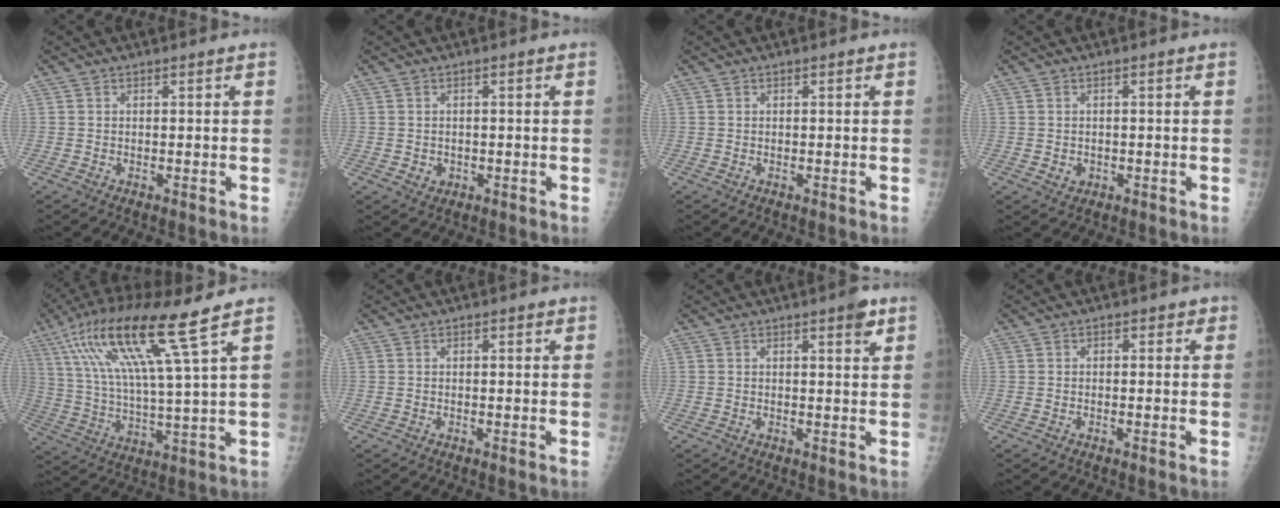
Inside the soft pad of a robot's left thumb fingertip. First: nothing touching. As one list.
[{"total": 1.9, "force": [-0.5, 1.7, 0.7], "torque": [-0.003, 0.002, 0.000]}, {"total": 0.0}, {"total": 1.8, "force": [-0.5, 1.6, 0.7], "torque": [-0.004, 0.002, 0.001]}, {"total": 17.4, "force": [9.4, 0.6, 14.7], "torque": [-0.294, -0.024, 0.173]}, {"total": 0.9, "force": [0.5, 0.4, 0.6], "torque": [-0.005, 0.000, 0.006]}, {"total": 3.2, "force": [1.9, 0.7, 2.5], "torque": [-0.028, -0.009, 0.022]}, {"total": 1.4, "force": [0.4, 1.1, 0.8], "torque": [0.007, 0.004, -0.003]}]